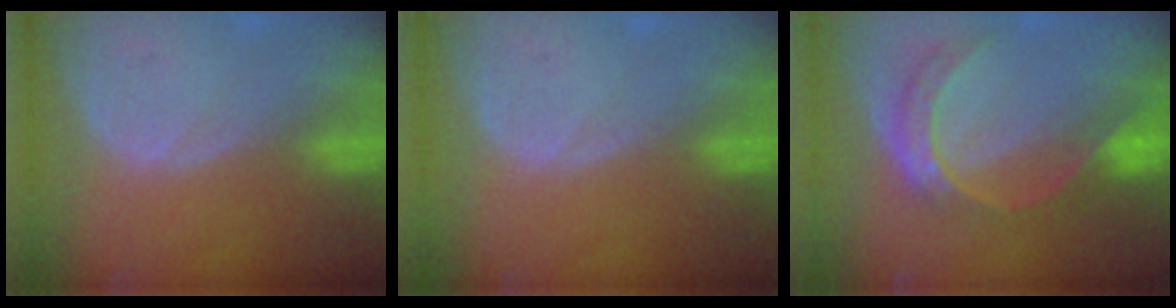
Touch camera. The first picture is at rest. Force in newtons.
{"total": 0.0}
{"total": 7.7, "press": 6.4, "slide": 4.3}